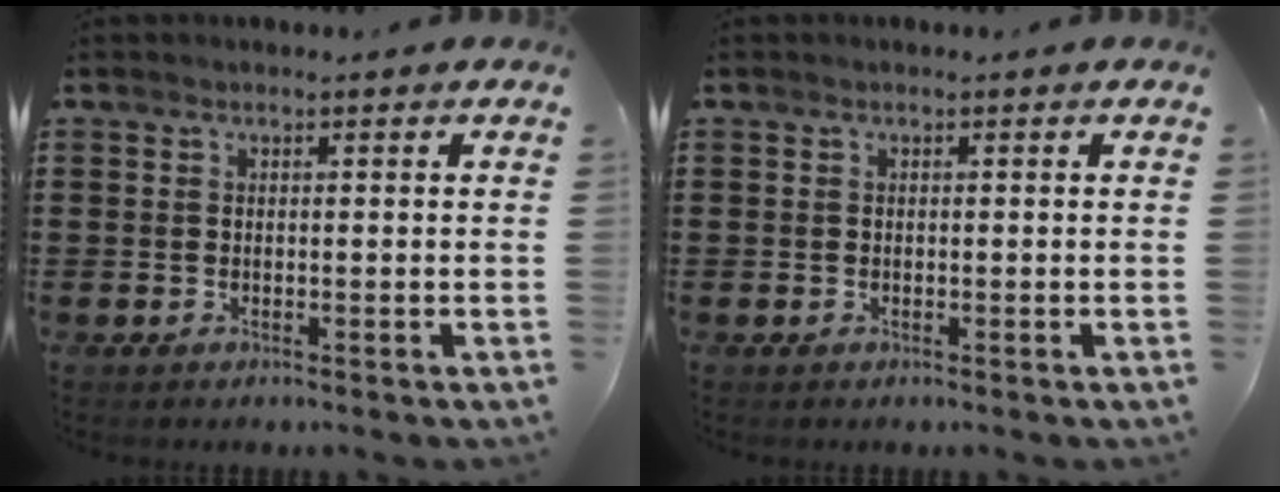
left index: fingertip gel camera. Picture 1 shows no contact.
{"total": 0.0}